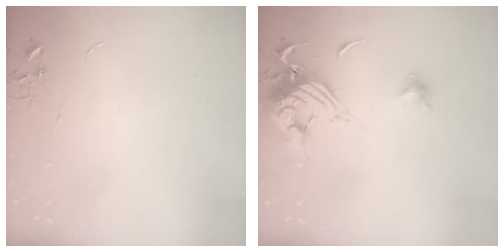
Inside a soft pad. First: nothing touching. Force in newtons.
{"total": 14.3, "press": 14.2, "slide": 1.6}